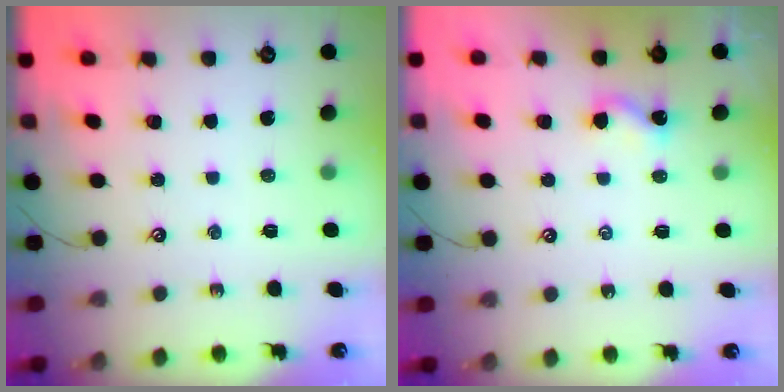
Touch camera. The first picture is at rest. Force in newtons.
{"total": 2.0, "press": 2.0, "slide": 0.4}